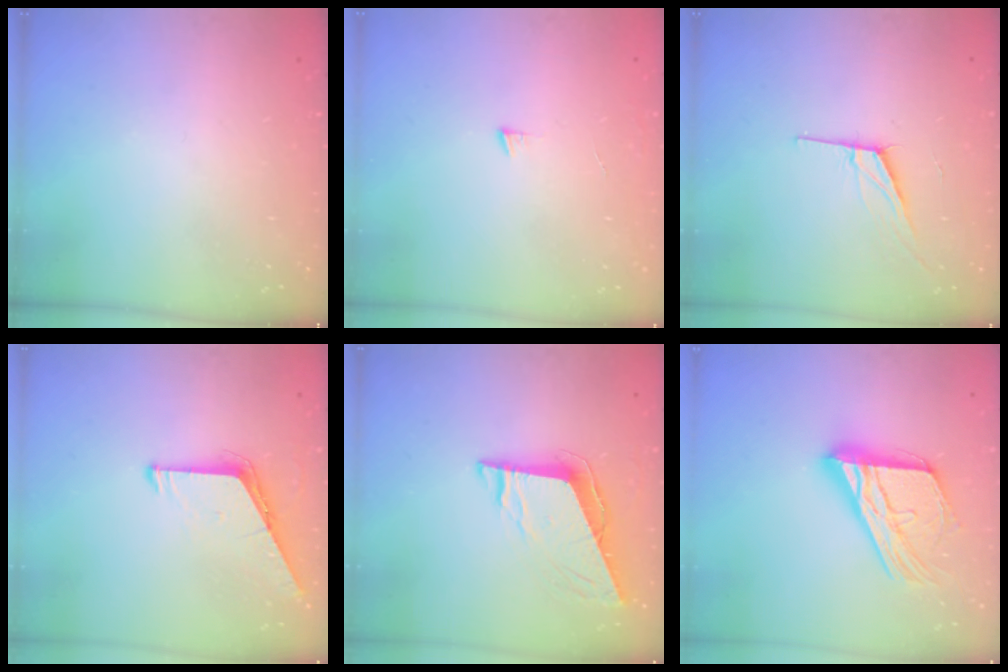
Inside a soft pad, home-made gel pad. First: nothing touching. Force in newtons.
{"total": 4.1, "press": 4.1, "slide": 0.4}
{"total": 7.8, "press": 7.2, "slide": 3.2}
{"total": 6.5, "press": 6.4, "slide": 0.5}
{"total": 9.7, "press": 9.7, "slide": 1.2}
{"total": 20.4, "press": 20.4, "slide": 1.8}